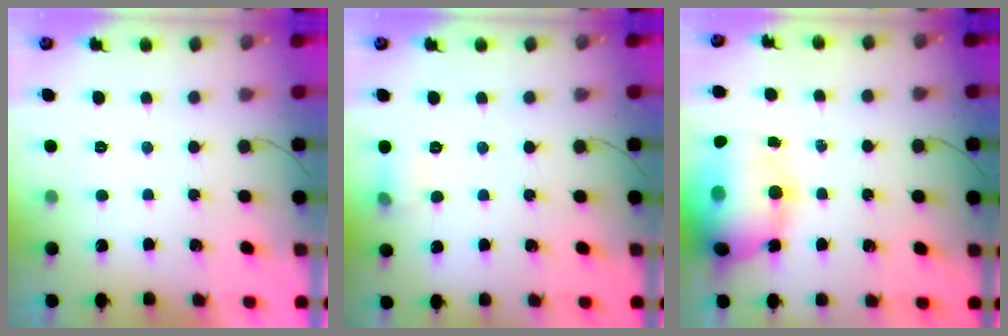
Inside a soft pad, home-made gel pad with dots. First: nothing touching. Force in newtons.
{"total": 6.5, "press": 6.3, "slide": 1.6}
{"total": 18.4, "press": 18.0, "slide": 4.2}